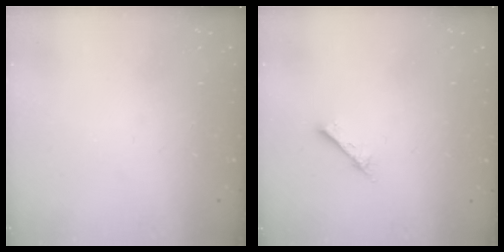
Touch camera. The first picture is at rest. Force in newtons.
{"total": 2.4, "press": 2.4, "slide": 0.3}